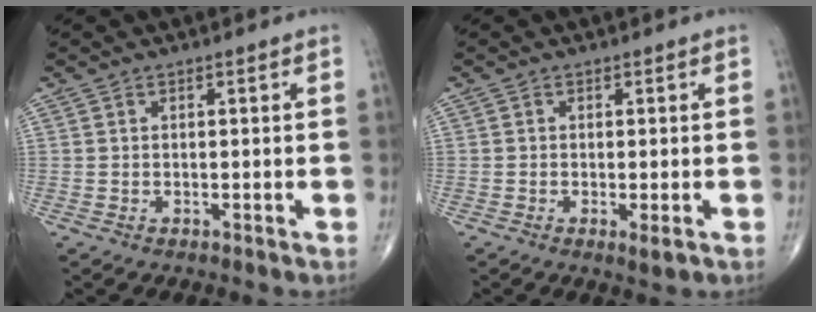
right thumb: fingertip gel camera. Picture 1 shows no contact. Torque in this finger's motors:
{"motor_torque": [-0.16, 0.19, -0.15, -0.08, 0.01]}